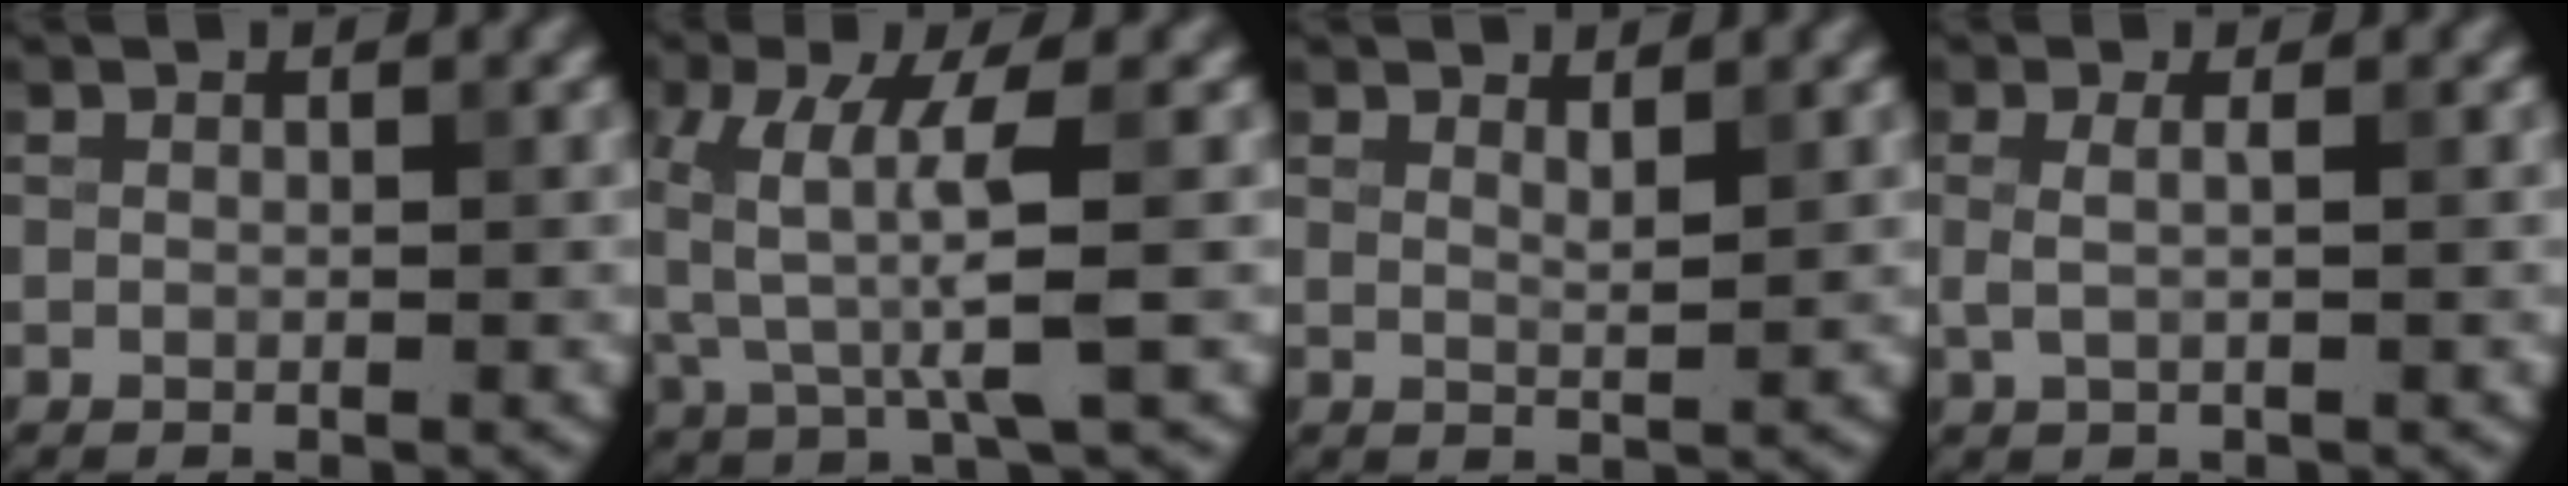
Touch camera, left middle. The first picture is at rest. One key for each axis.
{"total": 5.8, "fx": 0.2, "fy": 1.7, "fz": 5.5, "tx": -0.129, "ty": -0.002, "tz": 0.006}
{"total": 1.5, "fx": 1.2, "fy": 0.3, "fz": 0.8, "tx": -0.010, "ty": 0.000, "tz": 0.019}
{"total": 1.3, "fx": 0.2, "fy": 0.4, "fz": 1.3, "tx": -0.026, "ty": -0.001, "tz": 0.002}